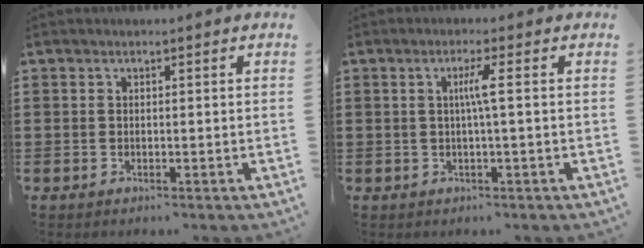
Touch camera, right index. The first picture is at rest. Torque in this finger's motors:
{"motor_torque": [0.59, -0.31, 0.09, 0.03]}